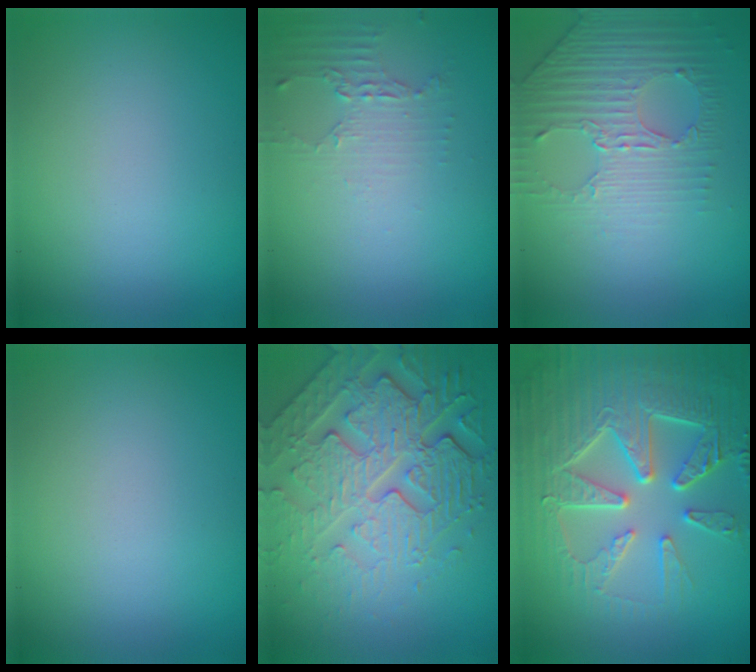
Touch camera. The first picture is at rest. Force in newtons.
{"total": 2.1, "press": 1.5, "slide": 1.4}
{"total": 4.4, "press": 3.1, "slide": 3.1}
{"total": 0.0}
{"total": 7.1, "press": 5.6, "slide": 4.4}
{"total": 8.6, "press": 6.2, "slide": 6.0}